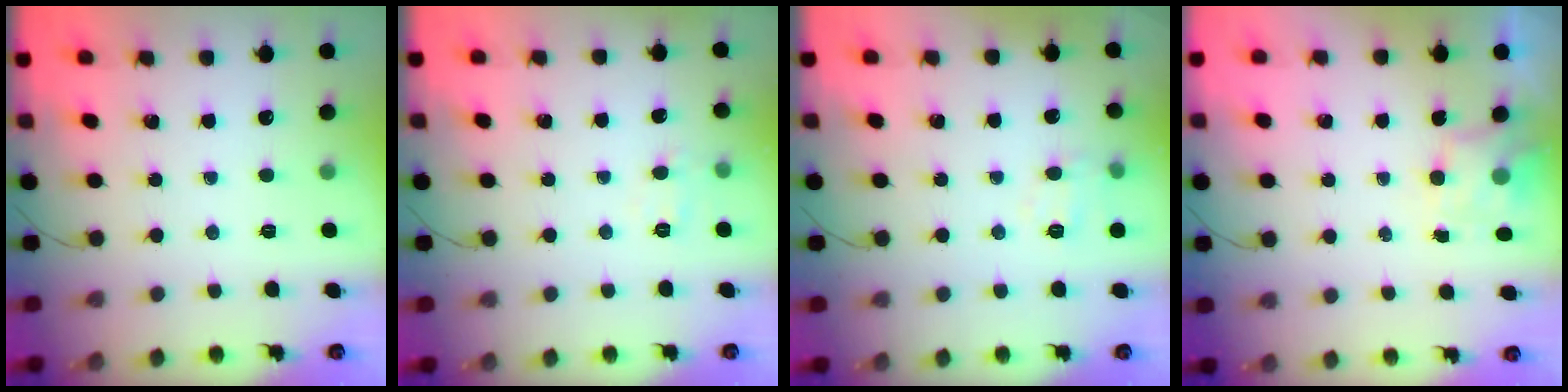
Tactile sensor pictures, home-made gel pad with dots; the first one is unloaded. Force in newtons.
{"total": 5.3, "press": 5.2, "slide": 1.1}
{"total": 5.5, "press": 5.3, "slide": 1.3}
{"total": 3.6, "press": 3.5, "slide": 0.9}